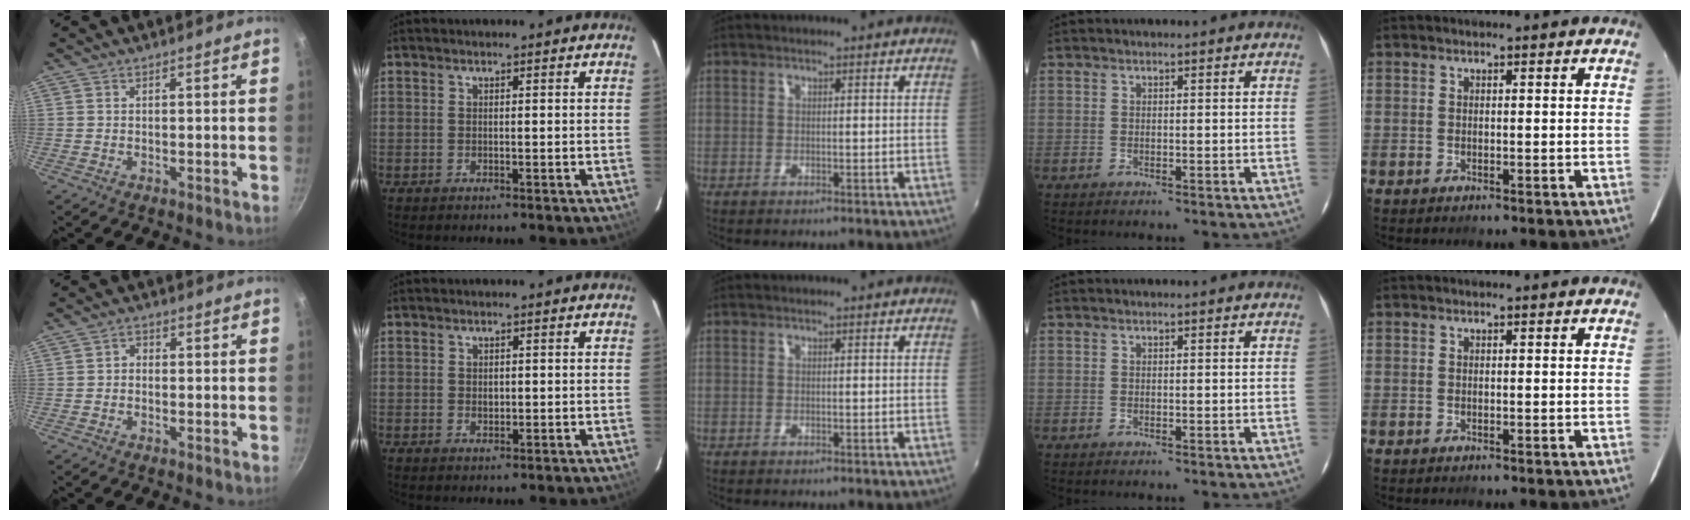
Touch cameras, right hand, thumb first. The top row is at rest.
{"thumb": {"total": 1.6, "force": [-0.3, 1.3, 0.8], "torque": [-0.010, 0.008, -0.008]}, "index": {"total": 1.3, "force": [0.1, 1.1, 0.7], "torque": [-0.010, 0.002, 0.002]}}